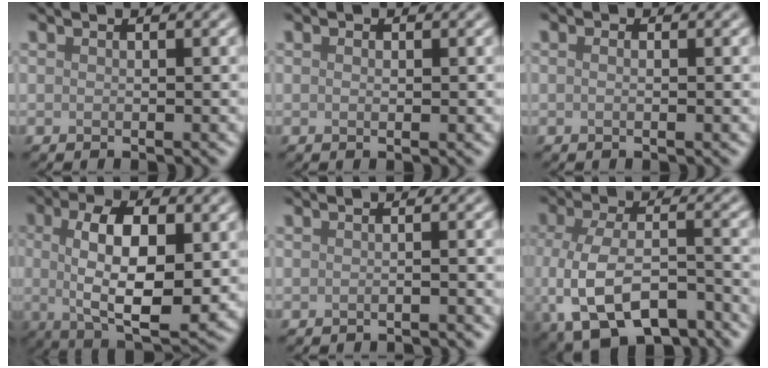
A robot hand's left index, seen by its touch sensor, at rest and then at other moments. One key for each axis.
{"total": 0.8, "fx": 0.1, "fy": 0.4, "fz": 0.6, "tx": -0.008, "ty": -0.006, "tz": 0.002}
{"total": 2.2, "fx": 0.6, "fy": 1.3, "fz": 1.6, "tx": -0.001, "ty": 0.011, "tz": -0.020}
{"total": 9.8, "fx": 0.4, "fy": 4.1, "fz": 8.9, "tx": -0.140, "ty": 0.000, "tz": 0.002}
{"total": 1.9, "fx": -1.8, "fy": 0.1, "fz": 0.5, "tx": 0.005, "ty": -0.001, "tz": -0.026}
{"total": 10.1, "fx": -4.1, "fy": 5.3, "fz": 7.5, "tx": -0.151, "ty": -0.019, "tz": -0.071}